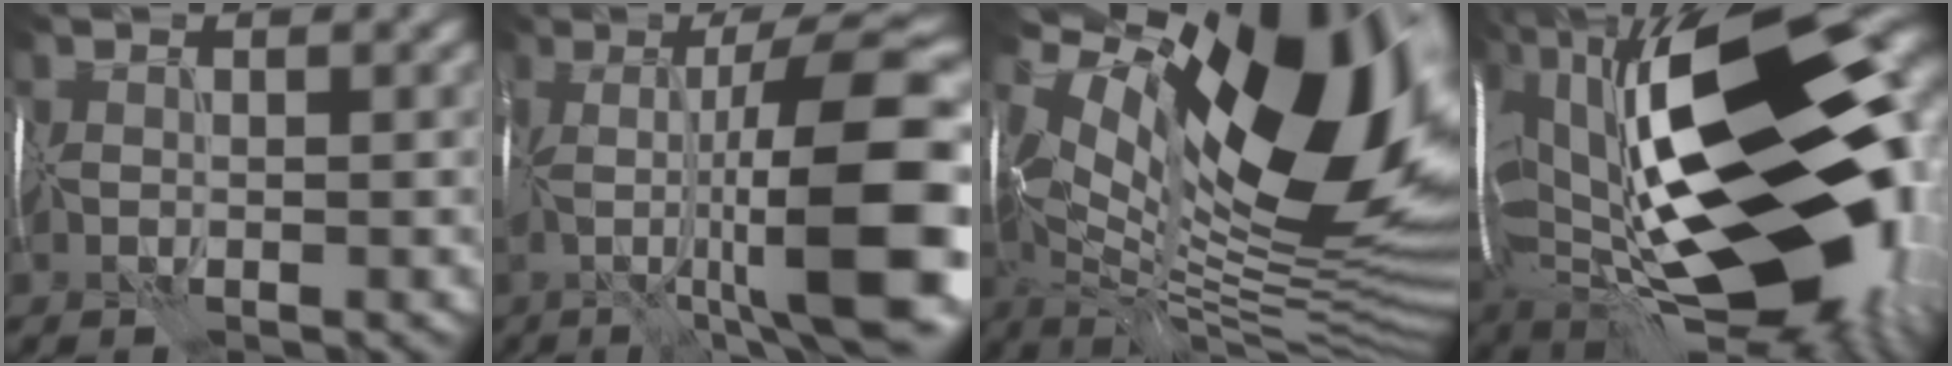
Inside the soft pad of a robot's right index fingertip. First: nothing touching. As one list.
[{"total": 15.9, "force": [-1.7, 3.5, 15.4], "torque": [-0.220, 0.019, -0.022]}, {"total": 18.3, "force": [4.7, 8.6, 15.5], "torque": [-0.253, 0.023, 0.078]}, {"total": 23.9, "force": [1.6, 12.3, 20.4], "torque": [-0.392, -0.022, 0.022]}]